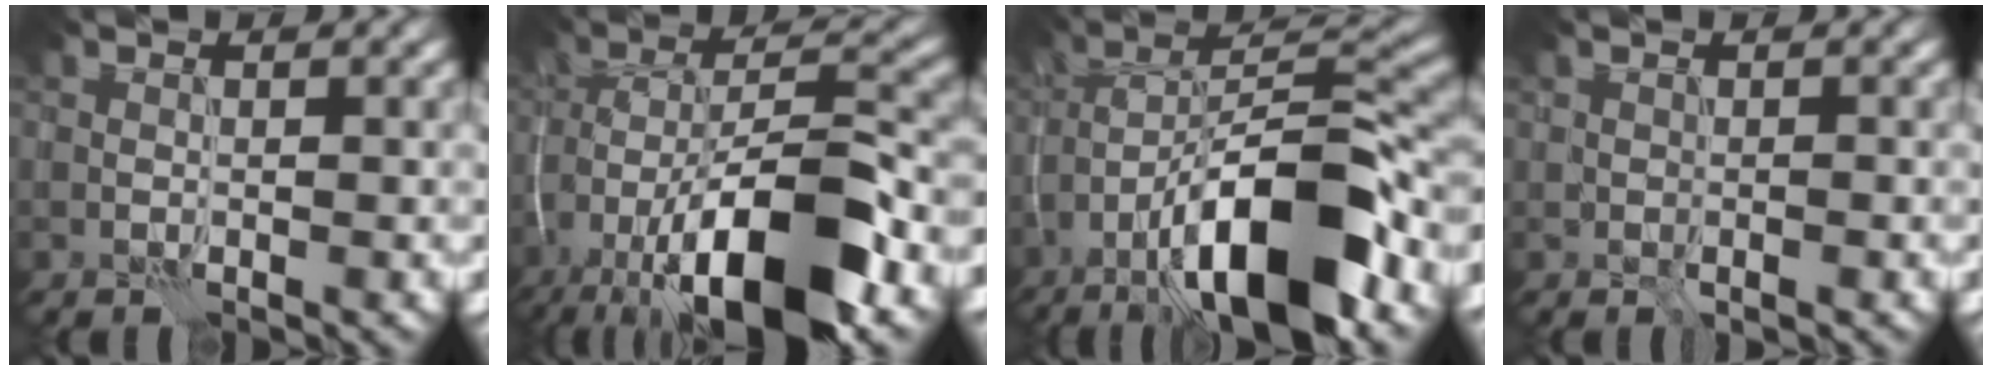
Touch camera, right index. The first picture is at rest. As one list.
[{"total": 14.0, "force": [-7.9, 4.6, 10.6], "torque": [-0.193, 0.003, -0.138]}, {"total": 13.2, "force": [-7.5, 3.7, 10.2], "torque": [-0.167, 0.018, -0.128]}, {"total": 0.6, "force": [-0.2, 0.2, 0.5], "torque": [-0.010, -0.003, 0.001]}]